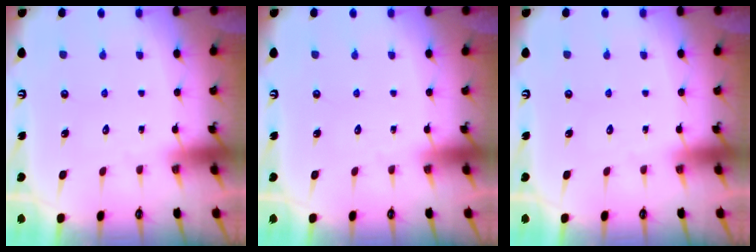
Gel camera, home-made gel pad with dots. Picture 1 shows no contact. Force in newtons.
{"total": 0.0}
{"total": 0.0}